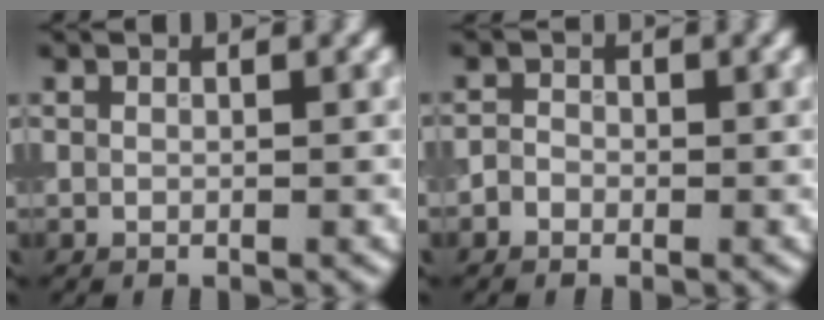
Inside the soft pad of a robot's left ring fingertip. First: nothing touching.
{"total": 1.1, "force": [-0.6, 0.9, 0.4], "torque": [0.000, 0.005, -0.019]}